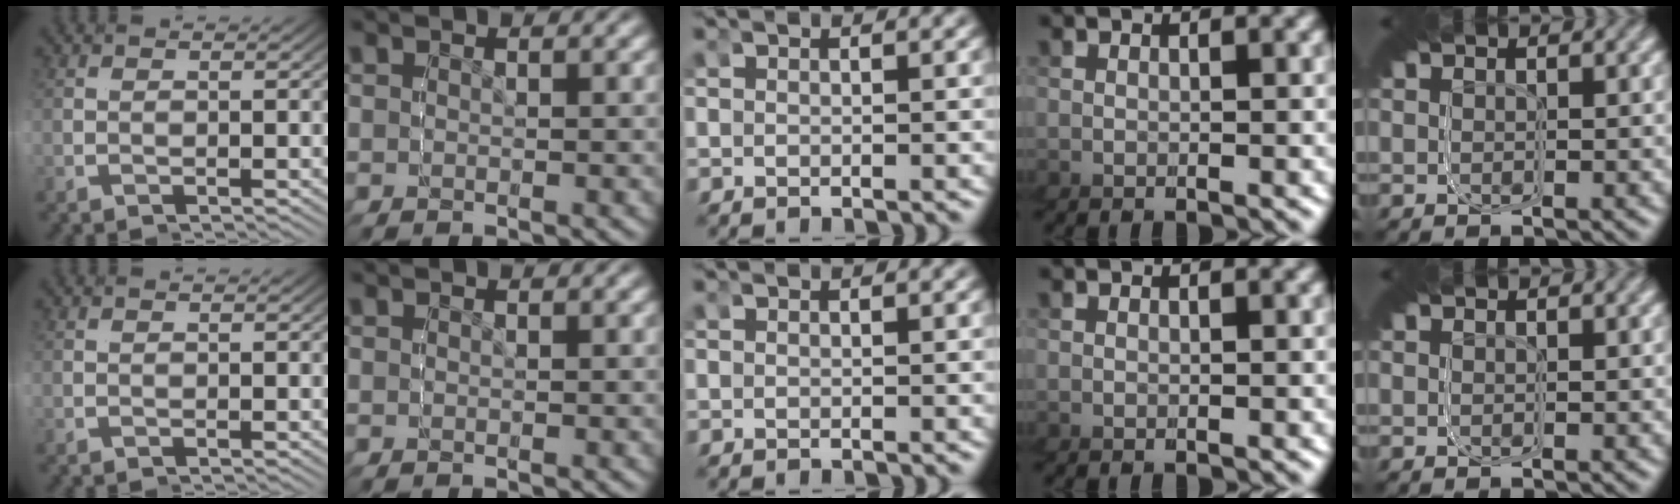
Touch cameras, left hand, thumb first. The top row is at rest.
{}